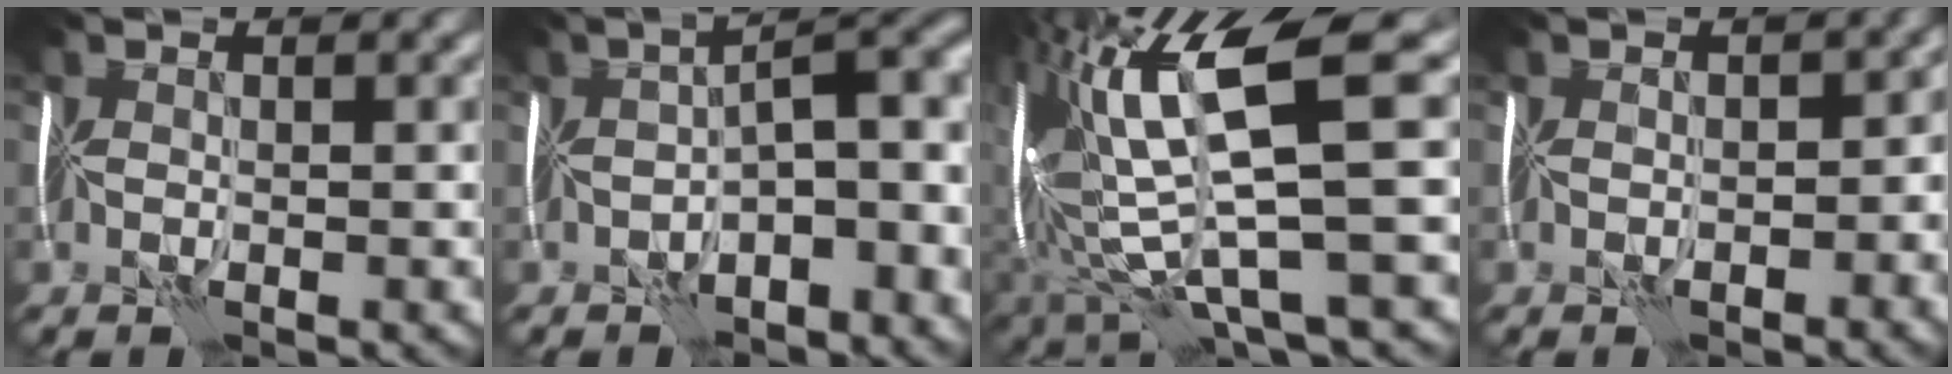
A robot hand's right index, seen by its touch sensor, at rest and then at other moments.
{"total": 8.6, "force": [-2.1, 3.5, 7.6], "torque": [-0.092, 0.008, -0.029]}
{"total": 13.1, "force": [2.3, 3.0, 12.6], "torque": [-0.253, 0.004, 0.052]}
{"total": 5.4, "force": [-1.2, 3.6, 3.8], "torque": [0.001, 0.011, -0.016]}